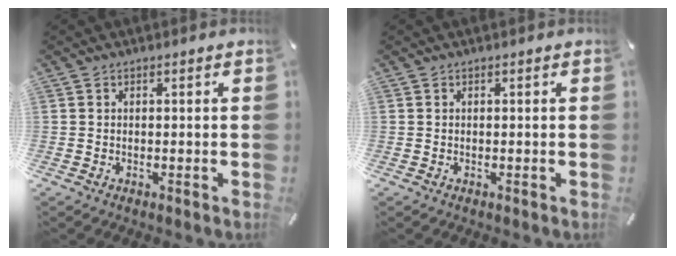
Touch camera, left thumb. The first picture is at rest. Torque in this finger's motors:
{"motor_torque": [0.00, 0.00, 0.00, 0.00, 0.00]}